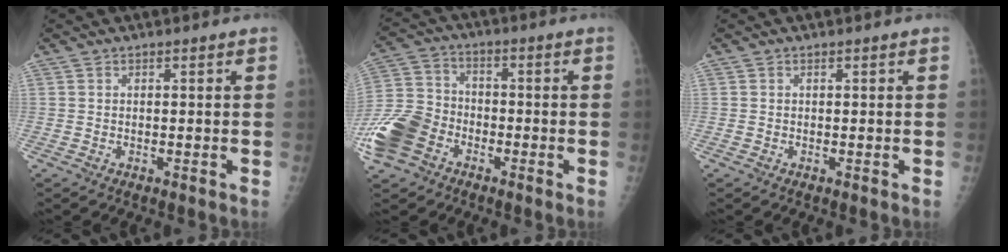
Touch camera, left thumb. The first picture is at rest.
{"total": 13.4, "force": [-6.5, 9.7, 6.7], "torque": [-0.142, 0.032, -0.131]}
{"total": 0.0}